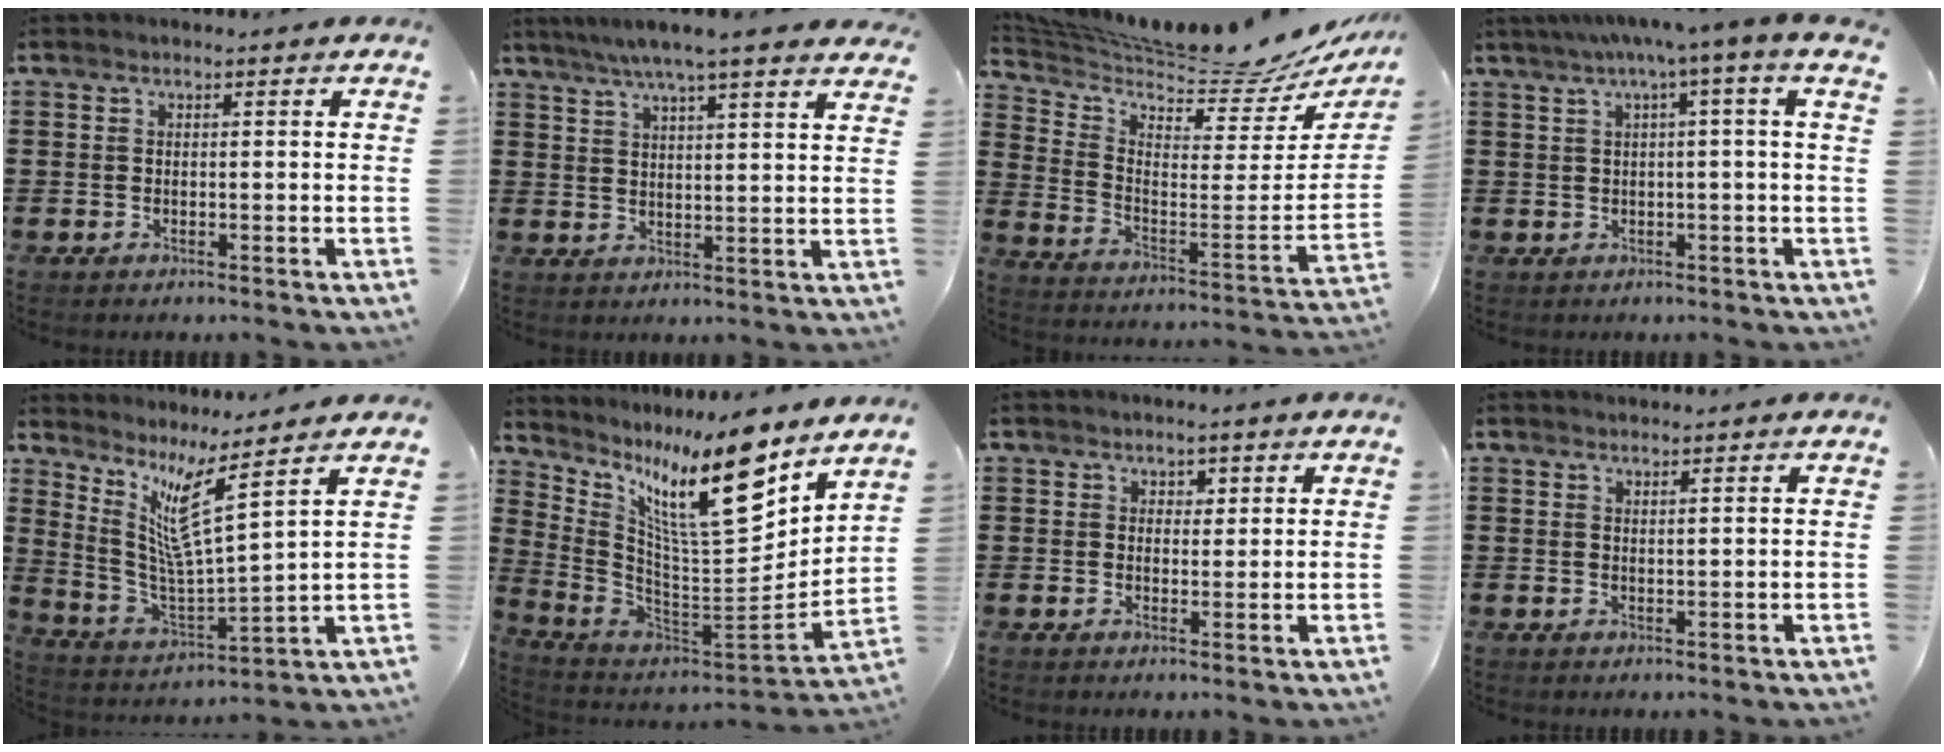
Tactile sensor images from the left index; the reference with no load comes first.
{"total": 5.8, "force": [4.9, -0.3, 3.1], "torque": [-0.073, -0.015, 0.085]}
{"total": 7.4, "force": [7.1, -0.4, 2.0], "torque": [-0.061, -0.075, 0.112]}
{"total": 3.2, "force": [0.3, -0.5, 3.1], "torque": [-0.060, -0.006, 0.000]}
{"total": 8.9, "force": [6.0, 0.2, 6.6], "torque": [-0.140, -0.044, 0.099]}
{"total": 15.6, "force": [9.2, 3.5, 12.1], "torque": [-0.230, -0.055, 0.150]}
{"total": 1.5, "force": [1.0, 1.1, 0.3], "torque": [-0.002, 0.002, 0.017]}
{"total": 1.0, "force": [0.9, -0.1, 0.4], "torque": [-0.008, -0.001, 0.017]}